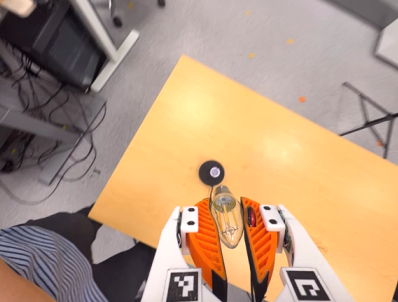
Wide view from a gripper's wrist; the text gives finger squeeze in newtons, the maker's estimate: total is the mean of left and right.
{"total": 22.5, "left": 27.3, "right": 17.7}